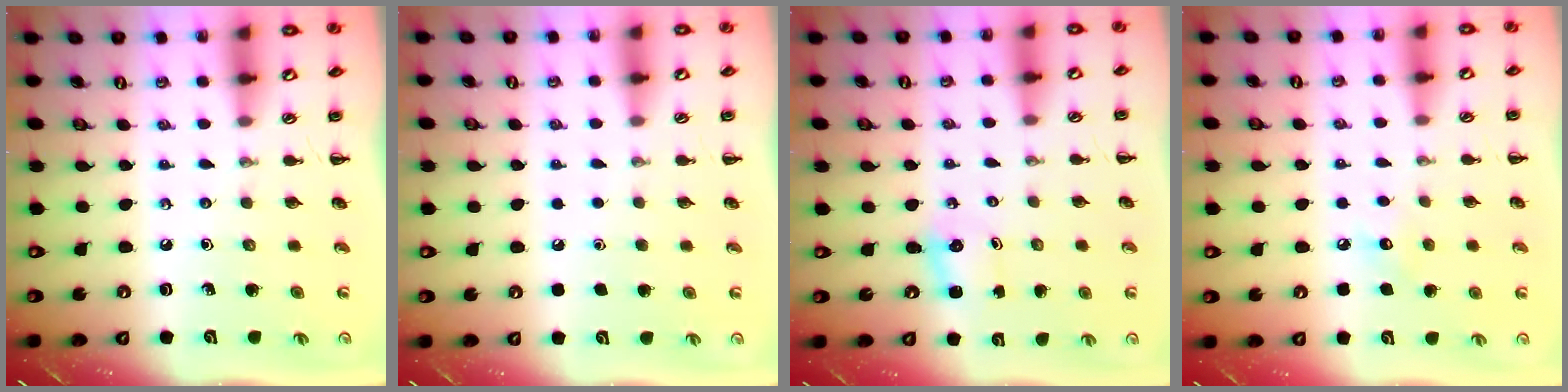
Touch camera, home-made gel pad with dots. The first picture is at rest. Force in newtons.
{"total": 1.8, "press": 1.8, "slide": 0.1}
{"total": 2.0, "press": 1.9, "slide": 0.7}
{"total": 5.8, "press": 5.6, "slide": 1.5}